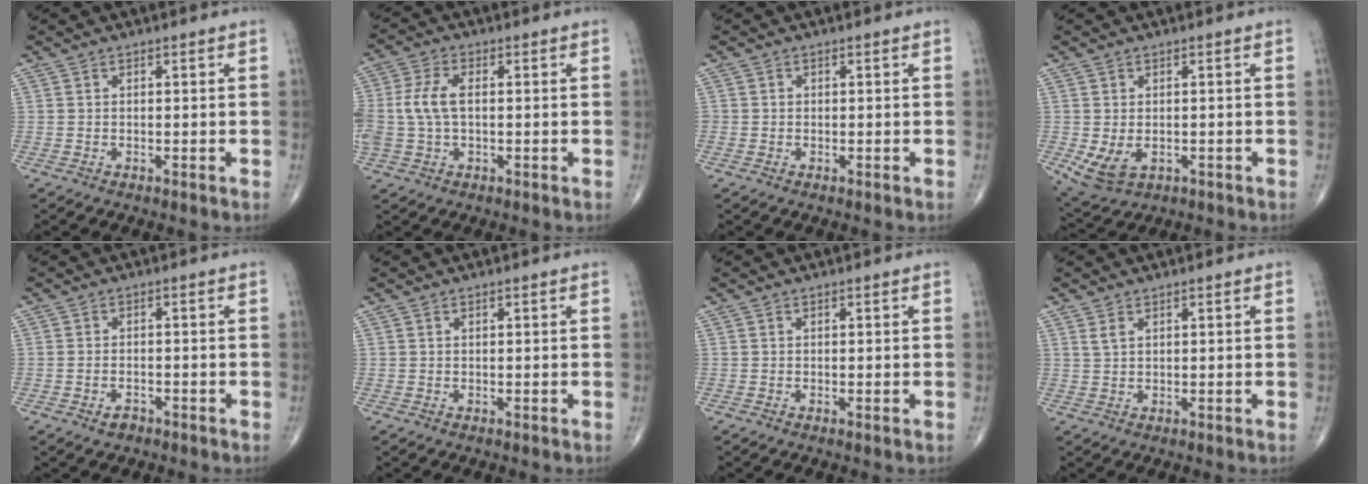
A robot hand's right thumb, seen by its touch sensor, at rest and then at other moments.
{"total": 7.8, "force": [0.2, 4.5, 6.3], "torque": [-0.158, 0.016, 0.004]}
{"total": 0.7, "force": [0.0, 0.6, 0.1], "torque": [0.003, 0.003, -0.001]}
{"total": 5.9, "force": [-1.2, 3.9, 4.2], "torque": [-0.077, -0.007, -0.005]}
{"total": 2.0, "force": [-1.2, 1.2, 1.0], "torque": [-0.017, 0.007, -0.018]}
{"total": 0.0}
{"total": 0.0}
{"total": 1.7, "force": [1.1, 0.9, 0.9], "torque": [-0.017, 0.000, 0.026]}